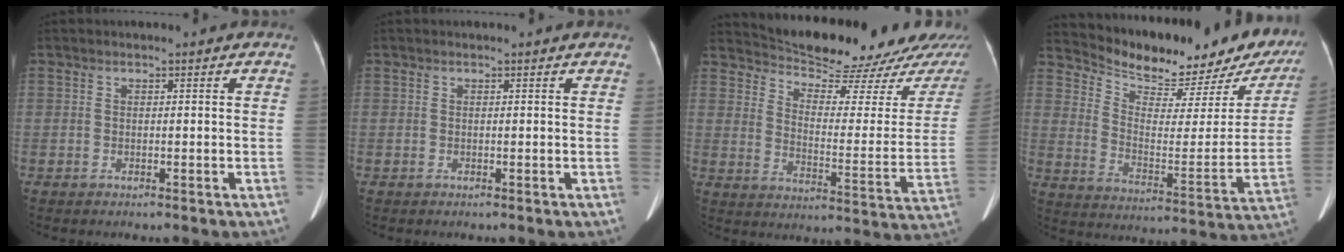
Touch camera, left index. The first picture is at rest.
{"total": 0.9, "force": [0.9, 0.0, 0.2], "torque": [-0.011, 0.002, 0.009]}
{"total": 20.7, "force": [19.7, 3.0, 5.9], "torque": [-0.075, -0.071, 0.252]}
{"total": 22.4, "force": [20.1, 5.8, 8.1], "torque": [-0.122, -0.046, 0.270]}